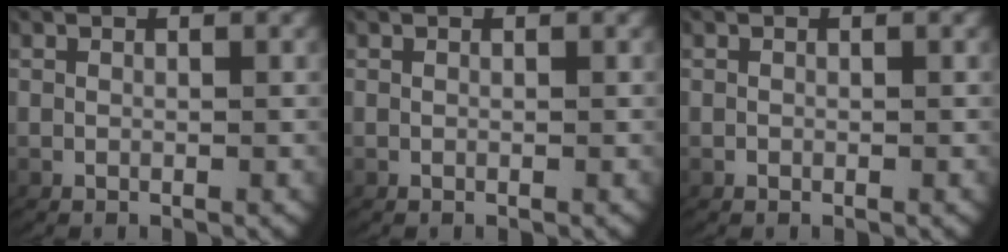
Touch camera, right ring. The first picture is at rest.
{"total": 0.0}
{"total": 0.0}